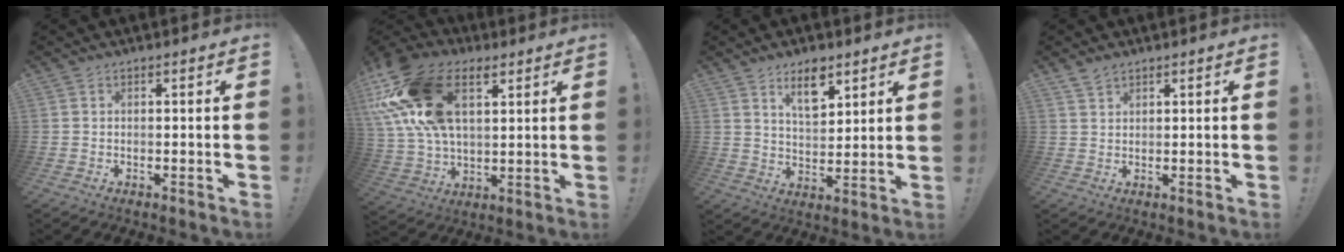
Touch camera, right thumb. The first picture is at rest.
{"total": 23.4, "force": [9.0, 14.6, 16.0], "torque": [-0.298, -0.031, 0.164]}
{"total": 9.2, "force": [6.1, 4.3, 5.5], "torque": [-0.079, -0.032, 0.108]}
{"total": 2.7, "force": [2.3, 1.1, 0.8], "torque": [-0.006, -0.017, 0.042]}